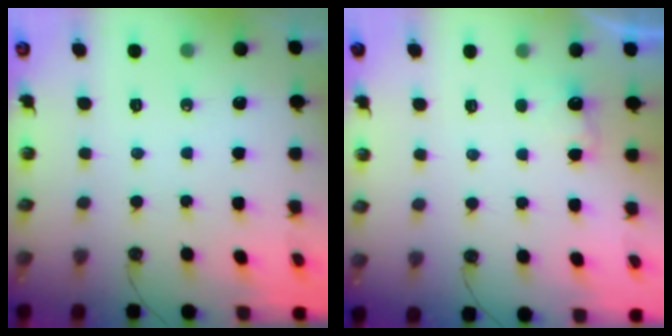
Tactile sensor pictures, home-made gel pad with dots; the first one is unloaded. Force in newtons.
{"total": 2.4, "press": 2.2, "slide": 0.9}